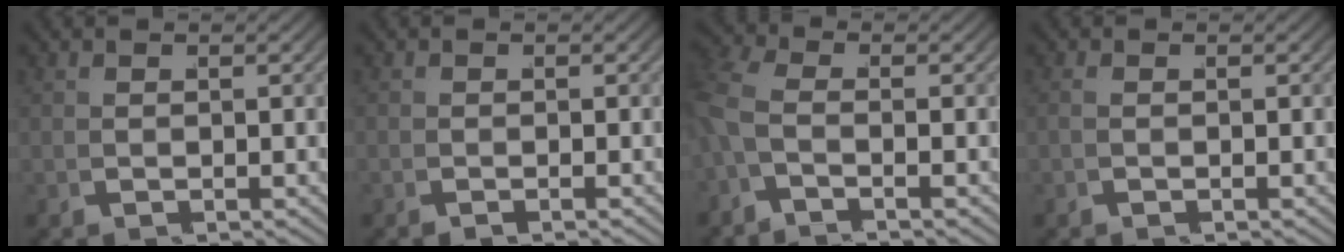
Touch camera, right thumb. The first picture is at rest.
{"total": 0.7, "force": [-0.5, 0.4, 0.2], "torque": [-0.004, -0.001, -0.015]}
{"total": 3.0, "force": [-1.4, 1.3, 2.4], "torque": [-0.065, -0.007, -0.027]}
{"total": 0.5, "force": [-0.3, 0.2, 0.4], "torque": [-0.011, 0.000, -0.007]}